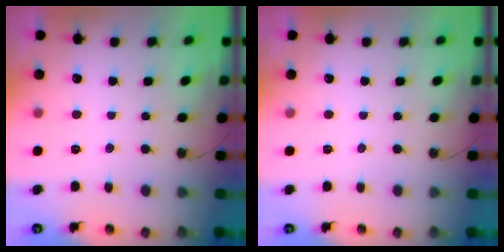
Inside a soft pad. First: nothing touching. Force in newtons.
{"total": 0.0}